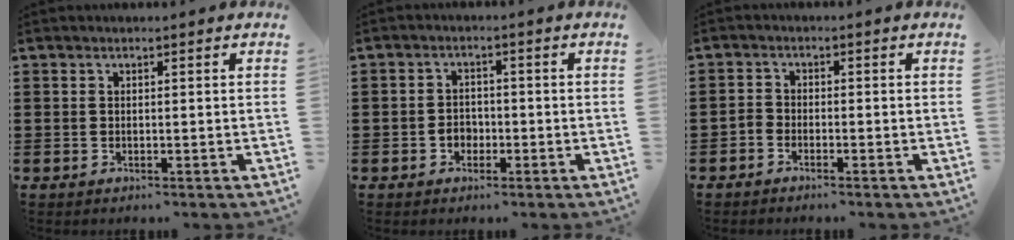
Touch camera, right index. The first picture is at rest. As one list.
[{"total": 2.1, "force": [-0.9, 1.7, 1.0], "torque": [-0.026, -0.001, -0.018]}, {"total": 1.6, "force": [-1.4, 0.6, 0.3], "torque": [-0.010, 0.004, -0.029]}]